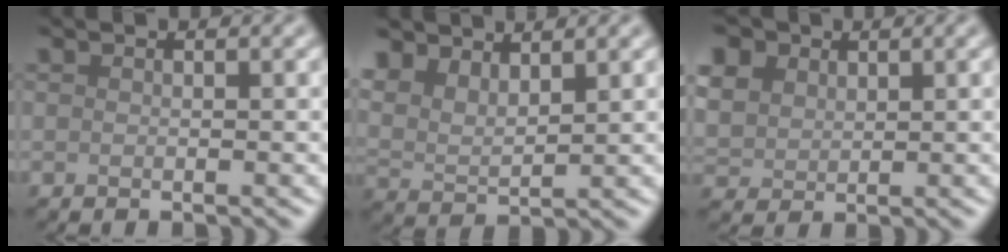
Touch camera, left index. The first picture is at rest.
{"total": 5.2, "force": [3.9, 2.3, 2.7], "torque": [-0.057, 0.004, 0.070]}
{"total": 8.5, "force": [4.4, 6.1, 4.1], "torque": [-0.119, 0.027, 0.070]}